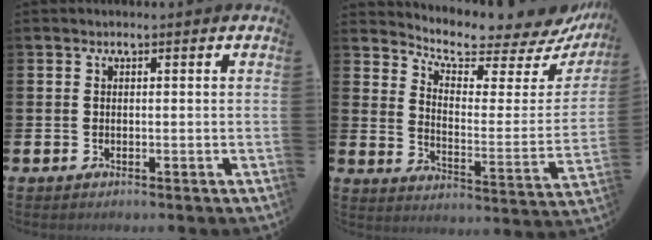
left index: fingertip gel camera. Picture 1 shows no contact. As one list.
[{"total": 6.7, "force": [6.3, 1.7, 1.5], "torque": [-0.044, -0.064, 0.099]}]